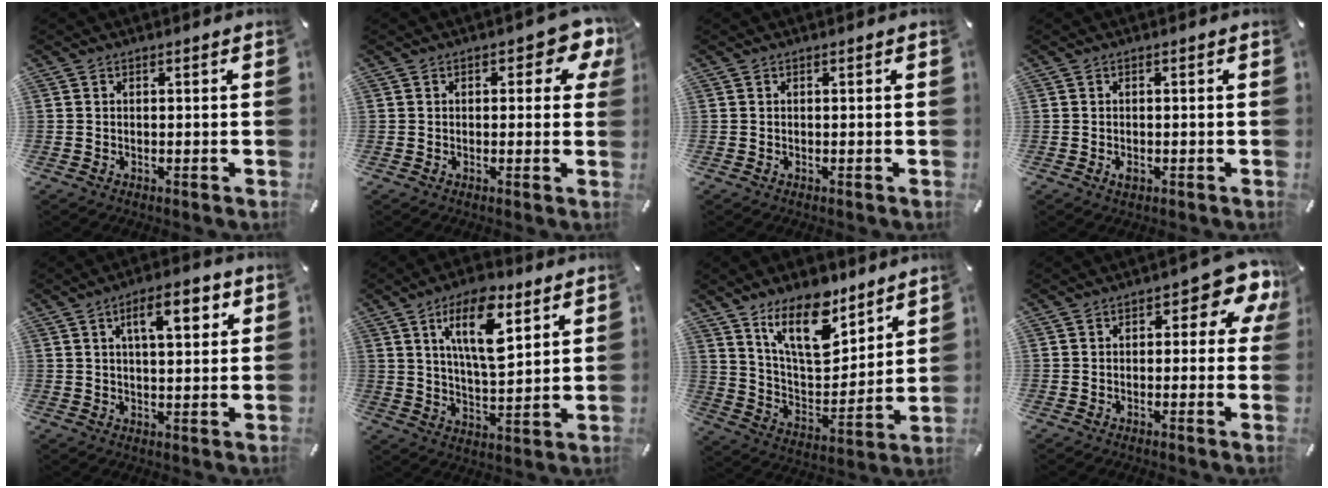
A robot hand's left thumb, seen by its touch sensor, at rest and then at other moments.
{"total": 5.6, "force": [2.1, 2.7, 4.4], "torque": [-0.059, 0.000, 0.029]}
{"total": 0.0}
{"total": 1.4, "force": [-0.5, 0.9, 1.0], "torque": [-0.024, -0.002, -0.011]}
{"total": 9.2, "force": [3.7, 3.5, 7.6], "torque": [-0.114, -0.005, 0.055]}
{"total": 14.7, "force": [7.5, 5.9, 11.1], "torque": [-0.194, -0.020, 0.125]}
{"total": 18.2, "force": [12.5, 8.5, 10.1], "torque": [-0.169, -0.070, 0.220]}
{"total": 8.3, "force": [3.5, 3.8, 6.5], "torque": [-0.083, -0.021, 0.054]}